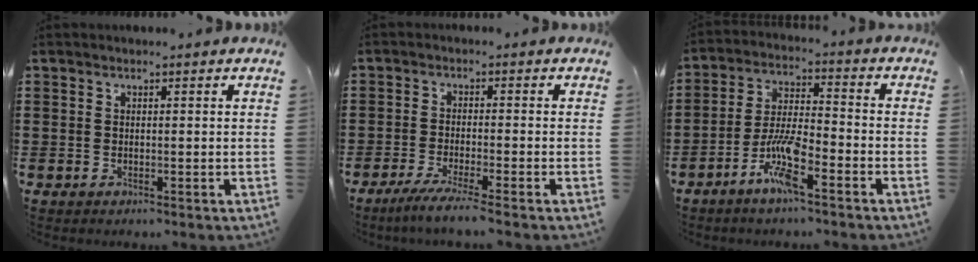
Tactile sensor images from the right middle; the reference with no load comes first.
{"total": 3.7, "force": [-3.1, -0.3, 2.0], "torque": [-0.039, -0.010, -0.059]}
{"total": 7.9, "force": [-4.4, 1.6, 6.3], "torque": [-0.144, -0.005, -0.086]}